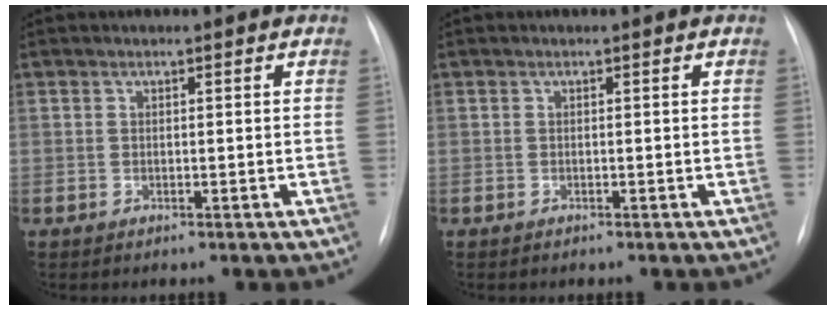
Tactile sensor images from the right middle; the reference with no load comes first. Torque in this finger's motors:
{"motor_torque": [-0.28, 0.04, 0.01, 0.00]}